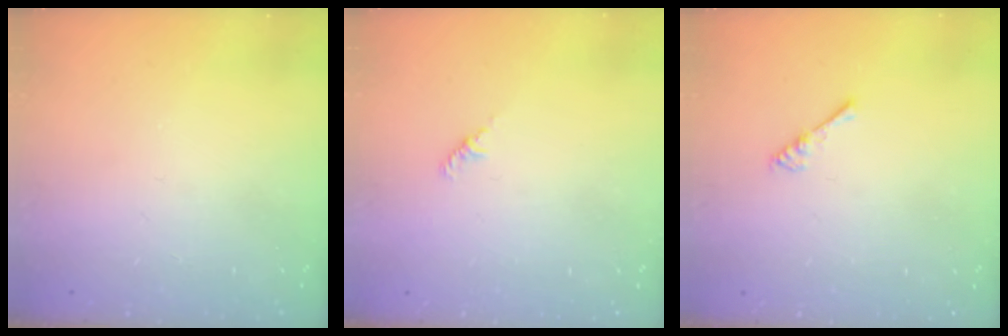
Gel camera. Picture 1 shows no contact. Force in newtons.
{"total": 1.8, "press": 1.7, "slide": 0.6}
{"total": 1.8, "press": 1.7, "slide": 0.4}